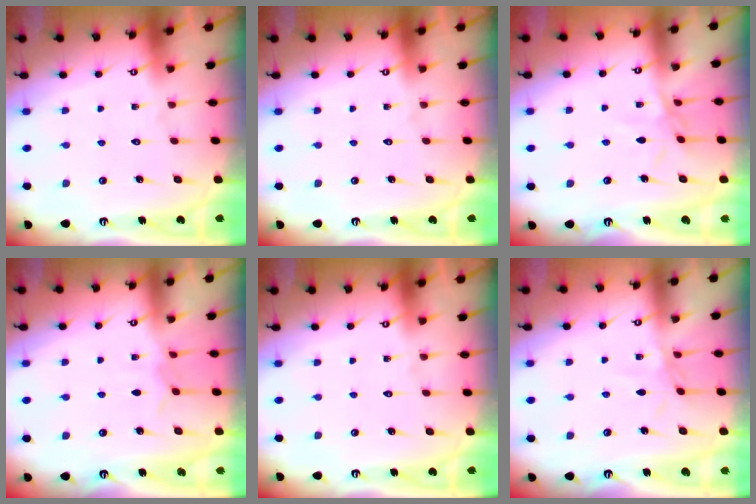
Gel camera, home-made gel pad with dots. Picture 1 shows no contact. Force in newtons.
{"total": 0.0}
{"total": 4.7, "press": 4.6, "slide": 0.5}
{"total": 4.6, "press": 4.5, "slide": 0.7}
{"total": 0.0}
{"total": 3.3, "press": 3.2, "slide": 0.5}